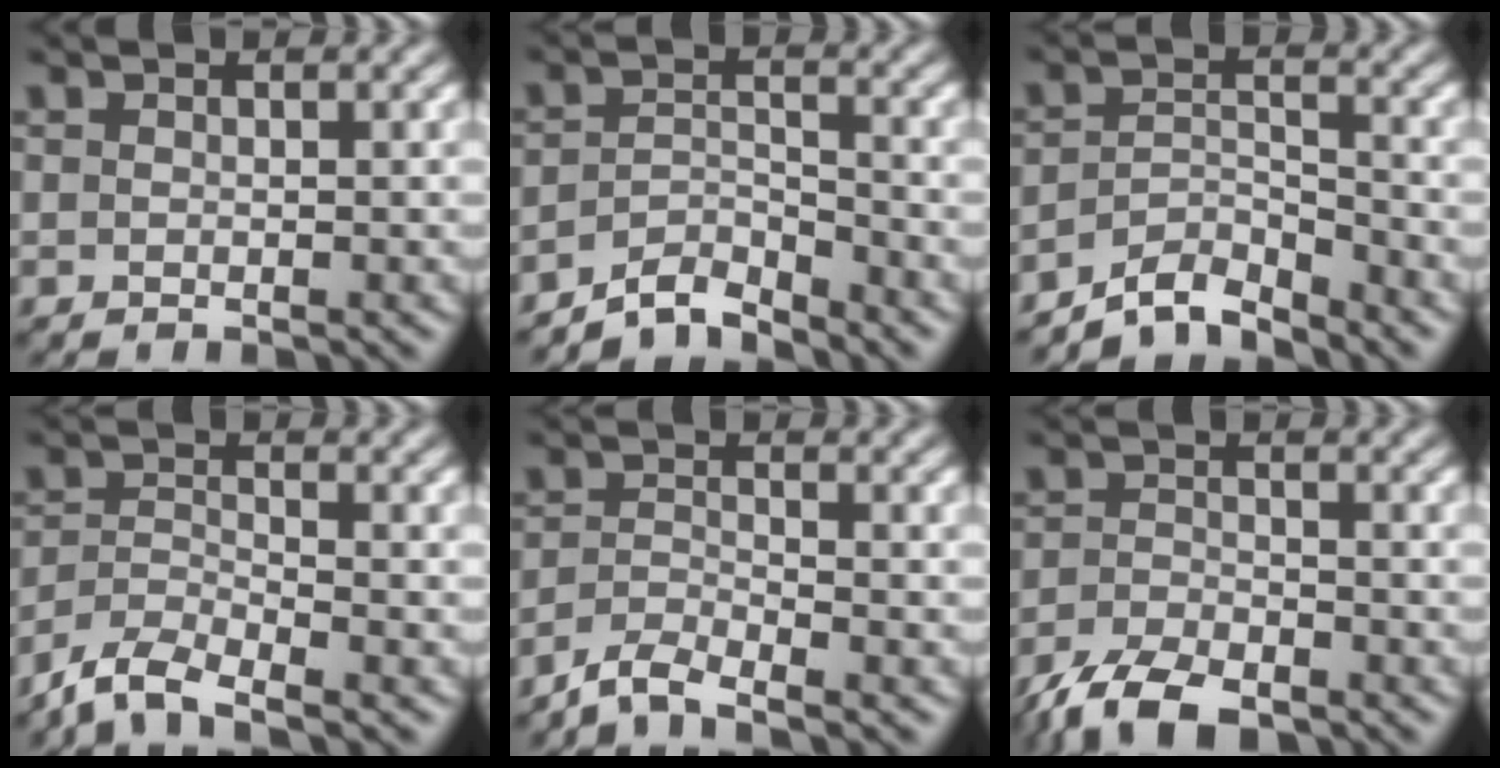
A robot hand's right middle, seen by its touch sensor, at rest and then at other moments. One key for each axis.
{"total": 3.4, "fx": -3.3, "fy": 0.5, "fz": 1.0, "tx": -0.016, "ty": 0.005, "tz": -0.070}
{"total": 4.2, "fx": -4.0, "fy": 0.8, "fz": 1.3, "tx": -0.021, "ty": 0.003, "tz": -0.080}
{"total": 4.4, "fx": -3.7, "fy": 1.0, "fz": 2.2, "tx": -0.044, "ty": -0.006, "tz": -0.080}
{"total": 3.0, "fx": -2.6, "fy": 0.4, "fz": 1.4, "tx": -0.029, "ty": -0.002, "tz": -0.062}
{"total": 5.8, "fx": -4.5, "fy": 2.1, "fz": 2.9, "tx": -0.053, "ty": -0.008, "tz": -0.091}